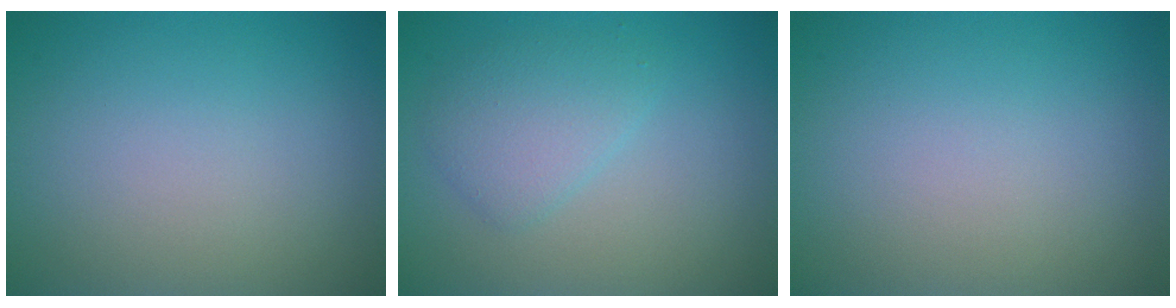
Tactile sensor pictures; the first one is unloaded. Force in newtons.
{"total": 2.7, "press": 2.7, "slide": 0.2}
{"total": 0.0}